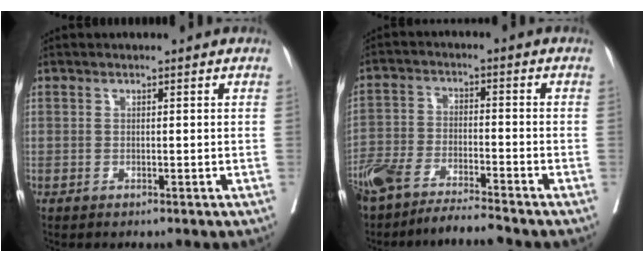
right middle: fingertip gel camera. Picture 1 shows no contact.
{"total": 9.4, "force": [-8.4, 0.6, 4.3], "torque": [-0.077, -0.008, -0.150]}